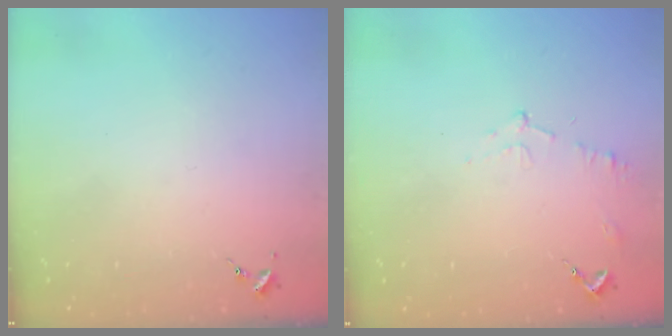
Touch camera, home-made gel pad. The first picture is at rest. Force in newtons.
{"total": 6.0, "press": 5.9, "slide": 0.7}